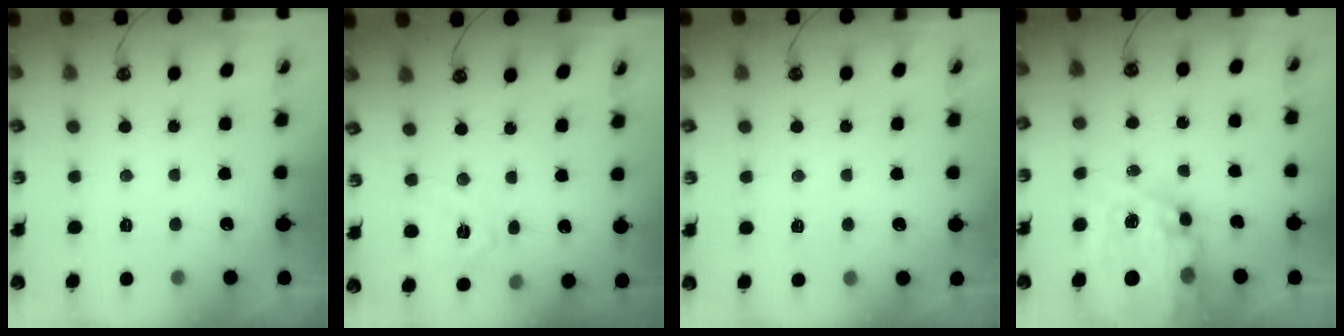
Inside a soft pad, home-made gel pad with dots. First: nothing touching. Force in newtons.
{"total": 8.5, "press": 8.4, "slide": 1.0}
{"total": 4.5, "press": 4.5, "slide": 0.5}
{"total": 17.0, "press": 16.9, "slide": 1.7}